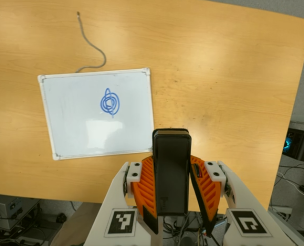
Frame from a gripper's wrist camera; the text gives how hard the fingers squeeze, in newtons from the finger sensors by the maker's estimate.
{"total": 5.6, "left": 4.5, "right": 6.8}